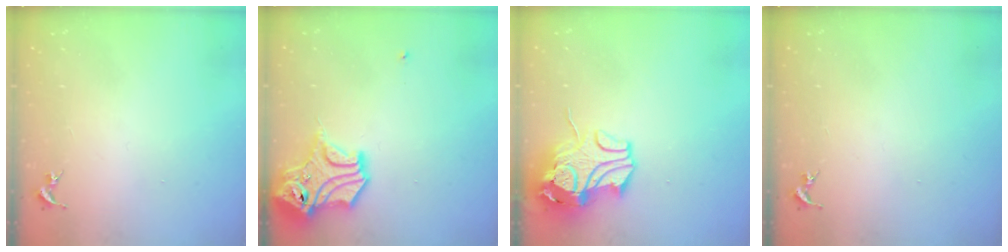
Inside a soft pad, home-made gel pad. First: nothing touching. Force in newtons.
{"total": 14.1, "press": 14.0, "slide": 1.9}
{"total": 13.3, "press": 13.1, "slide": 2.0}
{"total": 0.0}